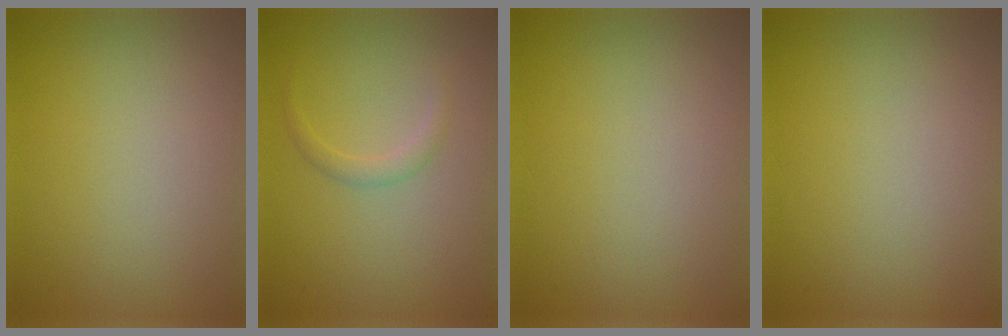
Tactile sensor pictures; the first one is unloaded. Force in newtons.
{"total": 1.1, "press": 1.1, "slide": 0.1}
{"total": 0.0}
{"total": 0.0}